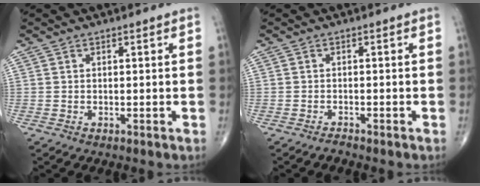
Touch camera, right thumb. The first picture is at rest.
{"total": 0.9, "force": [-0.9, 0.1, 0.1], "torque": [-0.006, 0.004, -0.017]}